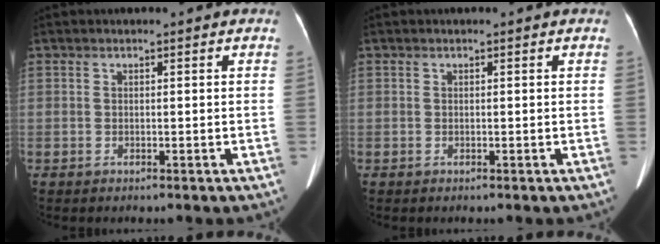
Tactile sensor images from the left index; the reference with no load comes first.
{"total": 0.0}